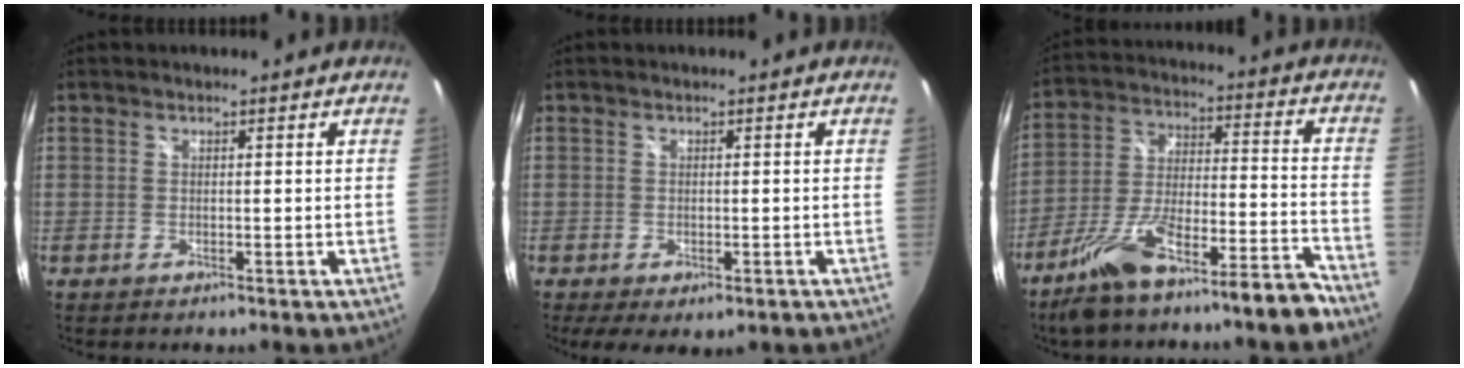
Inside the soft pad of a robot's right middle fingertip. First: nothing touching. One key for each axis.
{"total": 5.1, "fx": -2.6, "fy": 2.6, "fz": 3.6, "tx": -0.065, "ty": -0.023, "tz": -0.033}
{"total": 15.0, "fx": -11.8, "fy": 2.0, "fz": 9.0, "tx": -0.167, "ty": 0.009, "tz": -0.195}